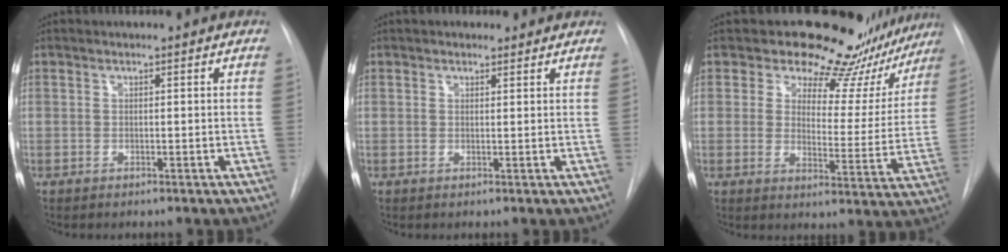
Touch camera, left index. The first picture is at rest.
{"total": 1.5, "force": [1.2, 0.9, 0.2], "torque": [-0.003, 0.009, 0.014]}
{"total": 17.7, "force": [16.1, 6.4, 3.5], "torque": [-0.019, -0.055, 0.172]}